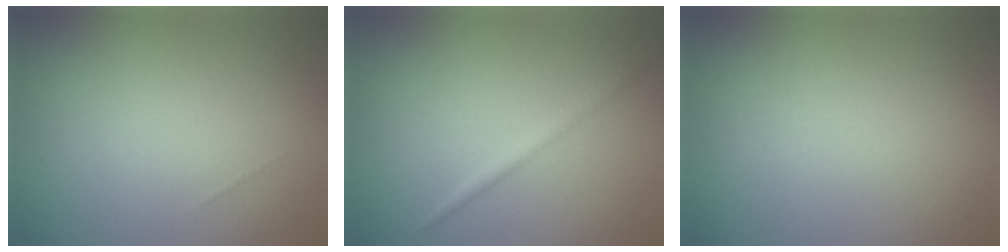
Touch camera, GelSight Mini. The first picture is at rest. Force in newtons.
{"total": 1.4, "press": 1.4, "slide": 0.1}
{"total": 0.0}